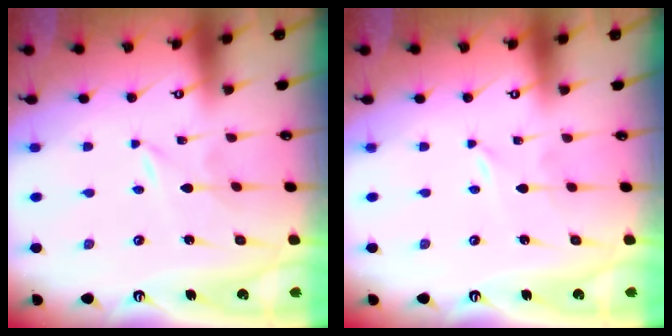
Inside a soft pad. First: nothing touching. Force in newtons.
{"total": 0.0}